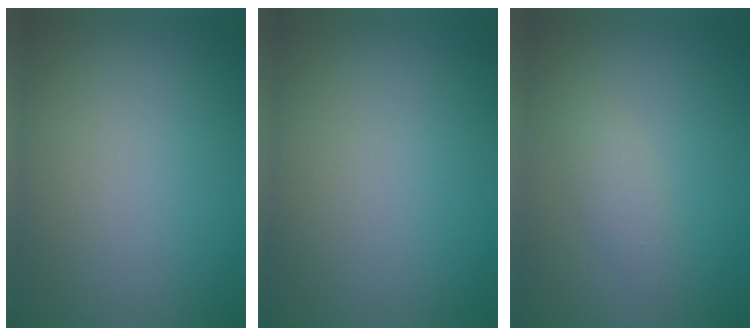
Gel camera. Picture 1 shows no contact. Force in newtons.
{"total": 0.0}
{"total": 1.6, "press": 1.6, "slide": 0.1}